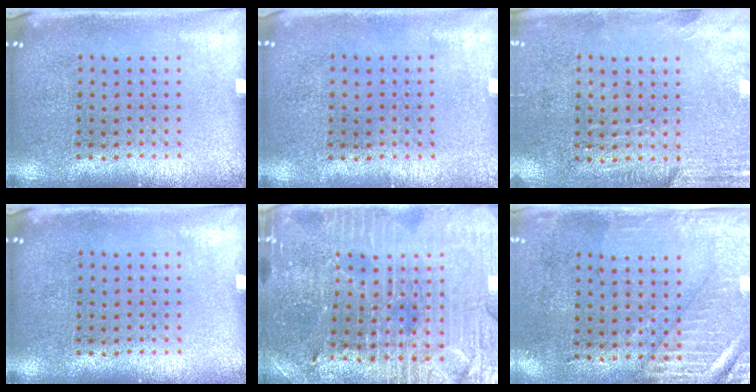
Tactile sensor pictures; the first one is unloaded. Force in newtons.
{"total": 0.0}
{"total": 2.8, "press": 2.4, "slide": 1.4}
{"total": 0.0}
{"total": 3.5, "press": 3.5, "slide": 0.7}
{"total": 3.0, "press": 2.5, "slide": 1.6}